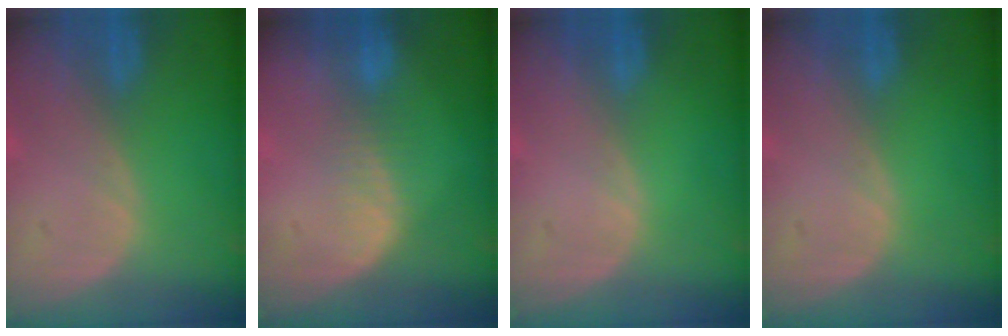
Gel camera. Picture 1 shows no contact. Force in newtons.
{"total": 3.1, "press": 2.6, "slide": 1.7}
{"total": 0.0}
{"total": 0.0}